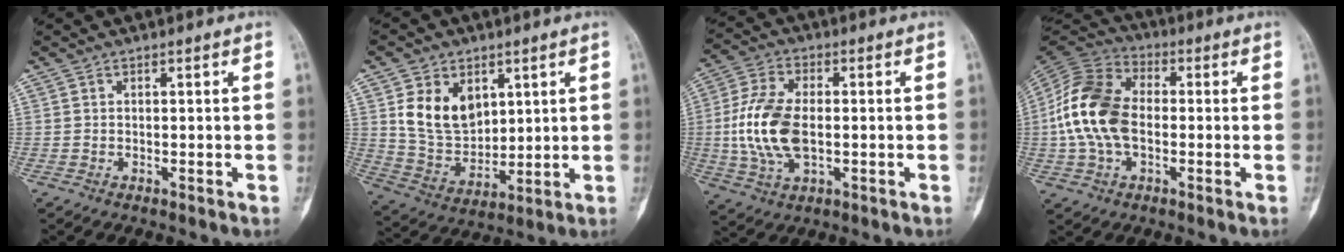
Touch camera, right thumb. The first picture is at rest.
{"total": 12.2, "force": [4.5, 8.7, 7.3], "torque": [-0.097, -0.028, 0.101]}
{"total": 13.3, "force": [-0.8, 7.4, 11.0], "torque": [-0.233, 0.006, -0.013]}
{"total": 15.5, "force": [-0.9, 10.1, 11.6], "torque": [-0.234, 0.030, -0.022]}